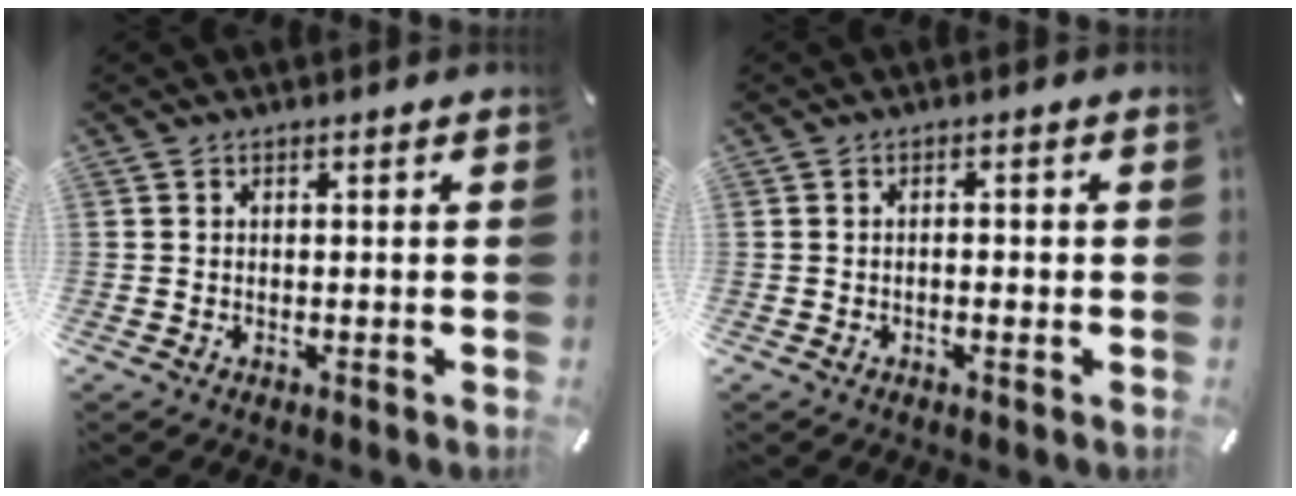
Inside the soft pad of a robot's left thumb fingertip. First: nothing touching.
{"total": 1.7, "force": [-0.7, 0.5, 1.5], "torque": [-0.024, 0.004, -0.014]}